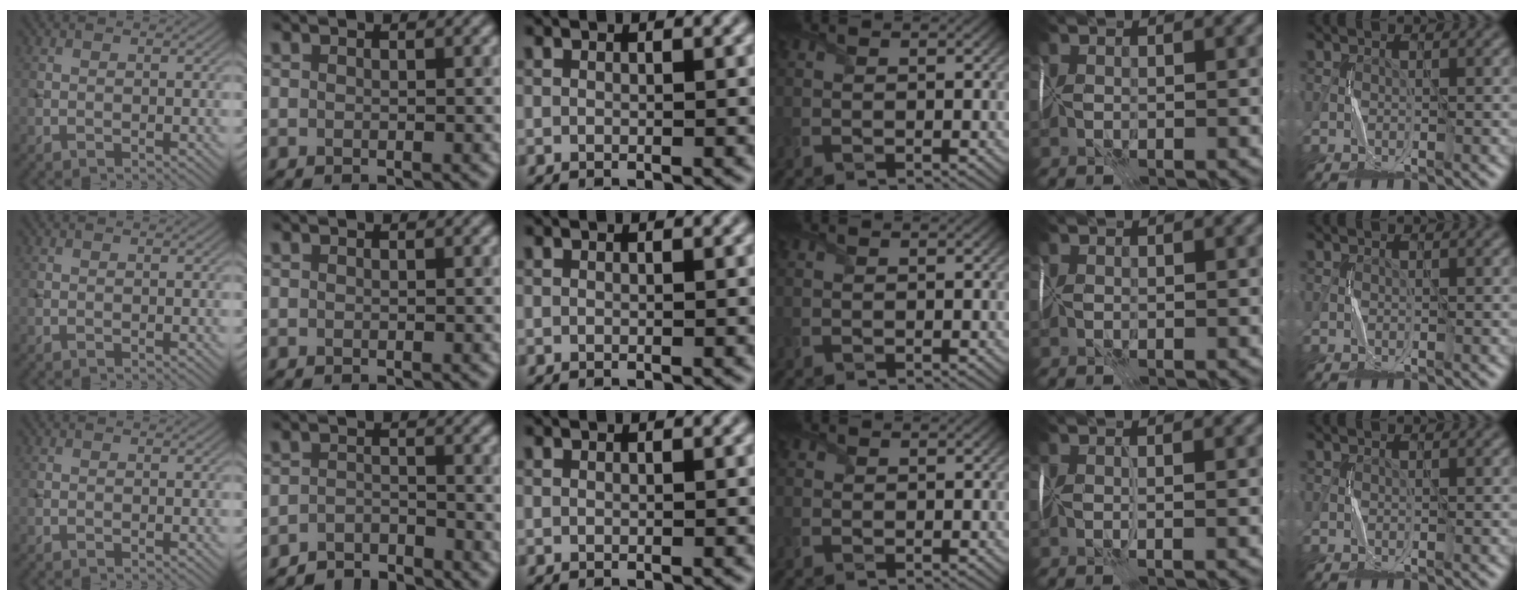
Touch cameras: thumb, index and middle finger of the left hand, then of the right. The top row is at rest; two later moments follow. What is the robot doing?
{"motion": "fold", "object": "wrapping paper"}